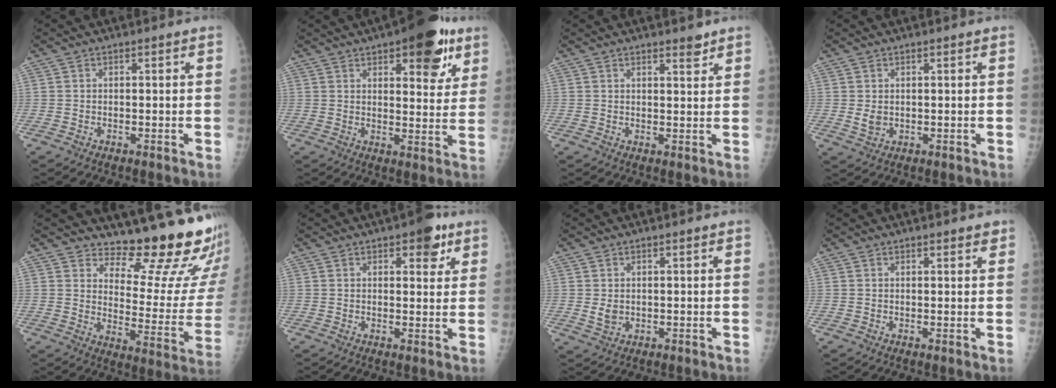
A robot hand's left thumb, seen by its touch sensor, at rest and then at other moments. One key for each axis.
{"total": 13.9, "fx": 7.6, "fy": 5.6, "fz": 10.3, "tx": -0.091, "ty": -0.030, "tz": 0.098}
{"total": 2.4, "fx": 1.9, "fy": 0.6, "fz": 1.3, "tx": -0.012, "ty": -0.015, "tz": 0.028}
{"total": 2.2, "fx": 0.4, "fy": 1.6, "fz": 1.4, "tx": -0.018, "ty": -0.007, "tz": 0.014}
{"total": 19.1, "fx": 17.2, "fy": 4.5, "fz": 6.9, "tx": -0.043, "ty": -0.178, "tz": 0.207}
{"total": 5.9, "fx": 3.2, "fy": 2.8, "fz": 4.0, "tx": -0.026, "ty": -0.011, "tz": 0.034}
{"total": 2.3, "fx": 0.4, "fy": 1.8, "fz": 1.5, "tx": -0.020, "ty": -0.007, "tz": 0.015}
{"total": 1.8, "fx": 1.5, "fy": 0.5, "fz": 0.9, "tx": -0.004, "ty": -0.004, "tz": 0.017}